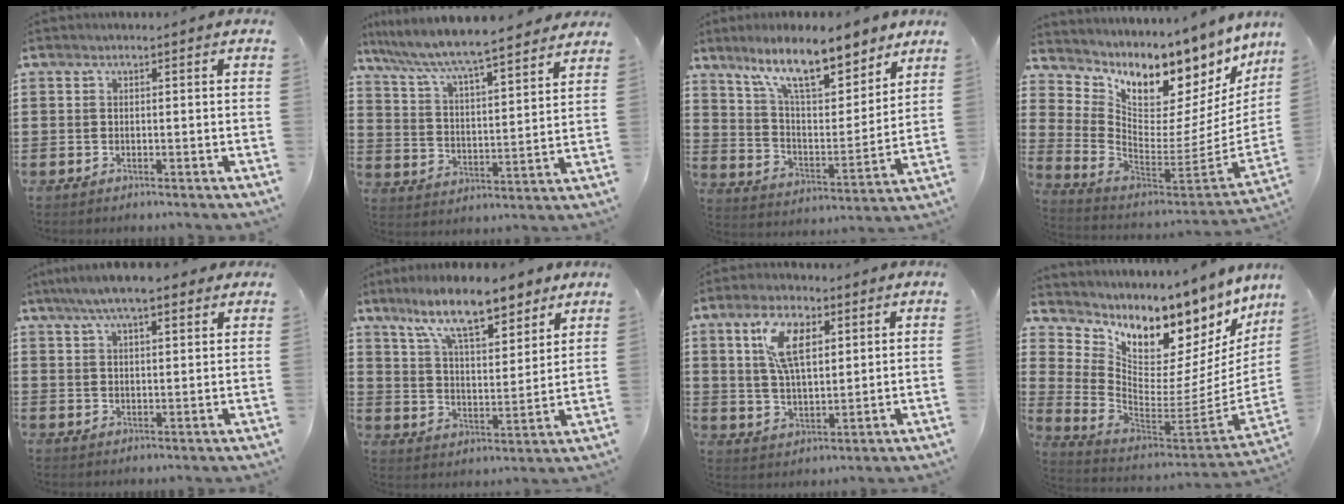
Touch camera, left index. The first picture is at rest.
{"total": 5.7, "force": [5.3, 0.0, 2.2], "torque": [-0.070, -0.043, 0.083]}
{"total": 12.9, "force": [10.0, 3.3, 7.5], "torque": [-0.150, -0.042, 0.175]}
{"total": 6.3, "force": [5.6, 2.3, 1.9], "torque": [-0.071, -0.080, 0.093]}
{"total": 6.6, "force": [5.1, 1.4, 4.0], "torque": [-0.088, 0.000, 0.092]}
{"total": 12.2, "force": [9.5, 2.7, 7.2], "torque": [-0.149, -0.029, 0.167]}
{"total": 9.1, "force": [4.2, 3.9, 7.1], "torque": [-0.143, 0.008, 0.073]}
{"total": 5.6, "force": [4.9, 2.4, 1.2], "torque": [-0.060, -0.083, 0.078]}